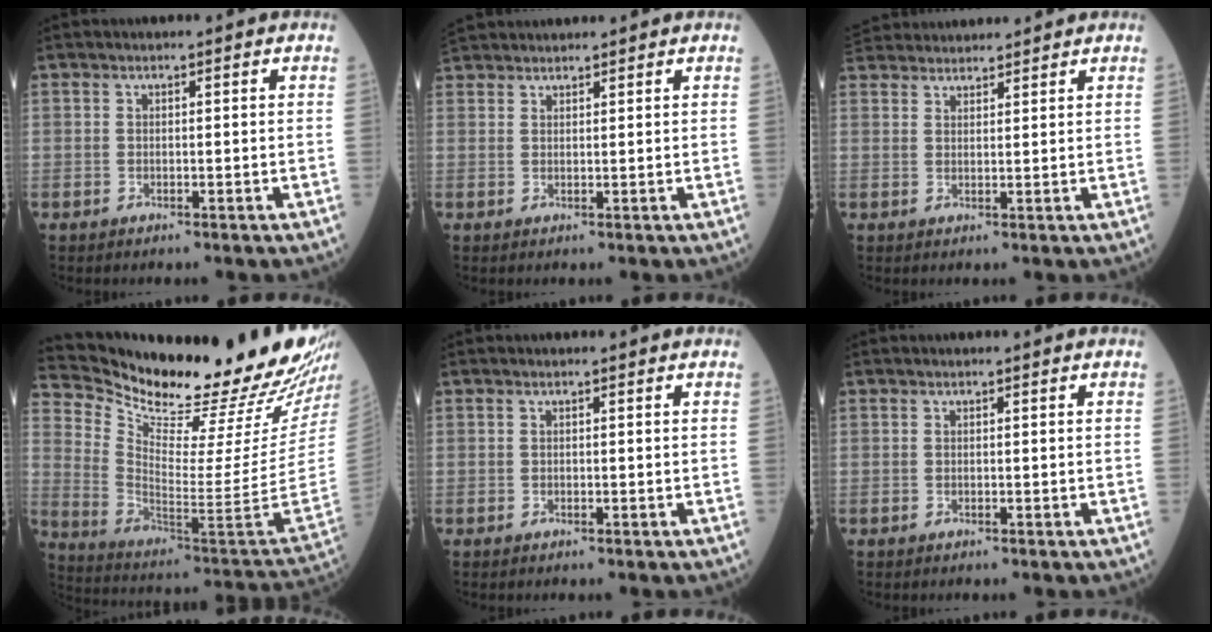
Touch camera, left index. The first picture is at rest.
{"total": 5.4, "force": [5.2, 0.8, 1.0], "torque": [-0.018, 0.043, 0.088]}
{"total": 10.4, "force": [9.9, 1.8, 2.7], "torque": [-0.051, 0.044, 0.160]}
{"total": 30.0, "force": [26.3, 0.0, 14.3], "torque": [-0.249, -0.127, 0.379]}
{"total": 0.0}
{"total": 0.0}